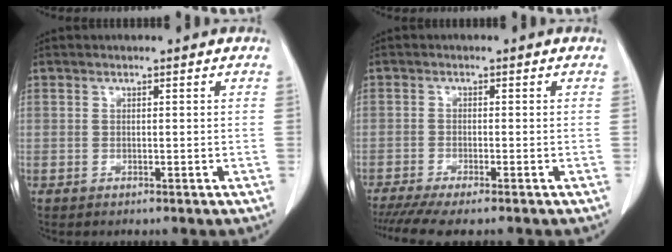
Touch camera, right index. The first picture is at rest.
{"total": 7.0, "force": [-5.7, 0.4, 4.0], "torque": [-0.056, -0.015, -0.091]}